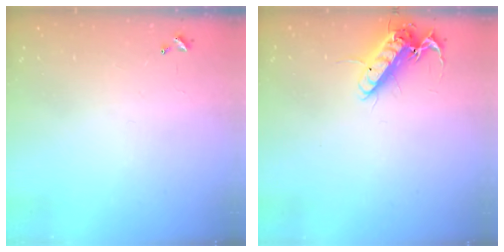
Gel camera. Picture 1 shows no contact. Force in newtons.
{"total": 14.3, "press": 14.2, "slide": 1.9}